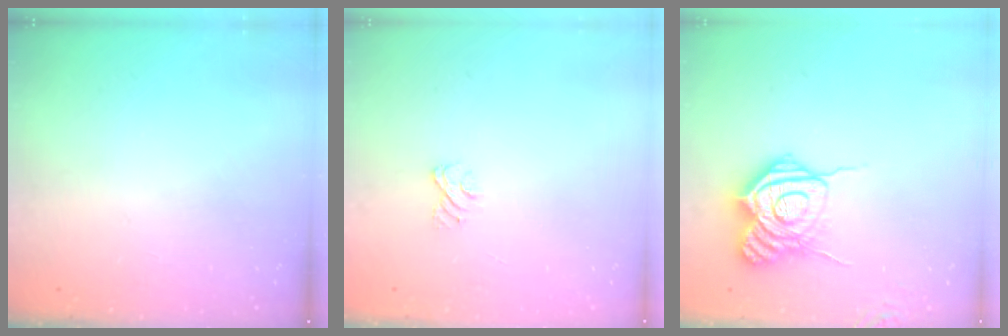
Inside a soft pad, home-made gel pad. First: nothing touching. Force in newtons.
{"total": 3.5, "press": 3.3, "slide": 1.2}
{"total": 15.5, "press": 15.5, "slide": 1.1}